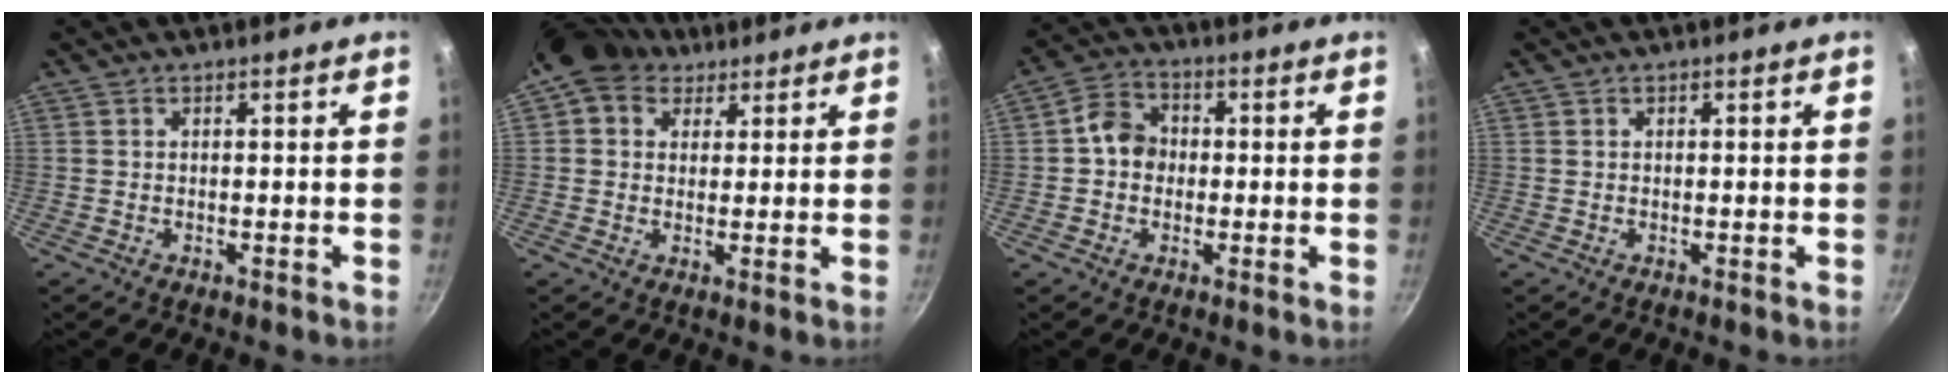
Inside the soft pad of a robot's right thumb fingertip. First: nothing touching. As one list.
[{"total": 8.1, "force": [4.8, 6.0, 2.6], "torque": [-0.022, -0.002, 0.072]}, {"total": 6.5, "force": [0.0, 5.5, 3.4], "torque": [-0.029, 0.017, -0.013]}, {"total": 0.0}]